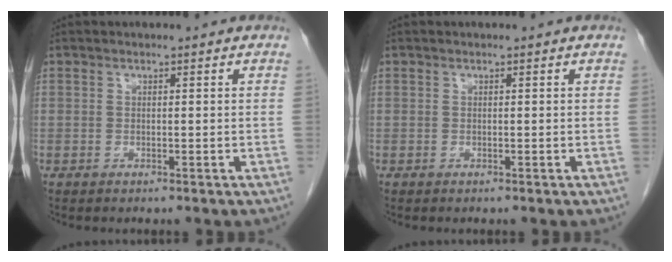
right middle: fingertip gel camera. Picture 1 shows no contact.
{"total": 0.0}